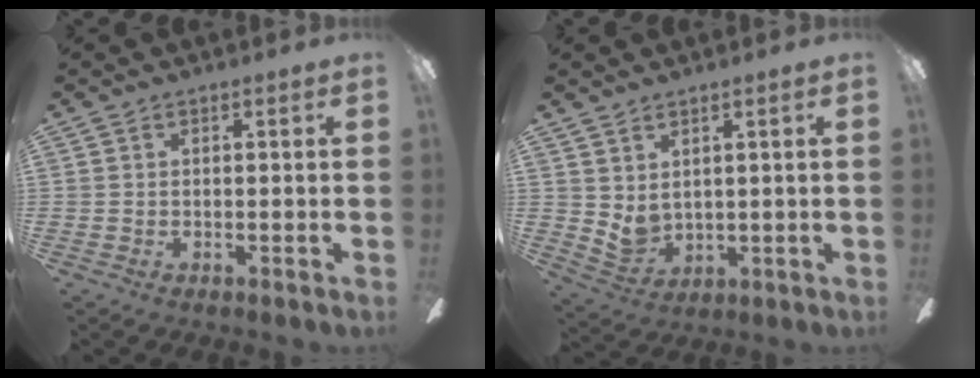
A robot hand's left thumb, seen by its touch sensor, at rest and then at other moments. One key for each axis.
{"total": 4.4, "fx": 2.7, "fy": 2.9, "fz": 2.0, "tx": -0.046, "ty": -0.020, "tz": 0.054}